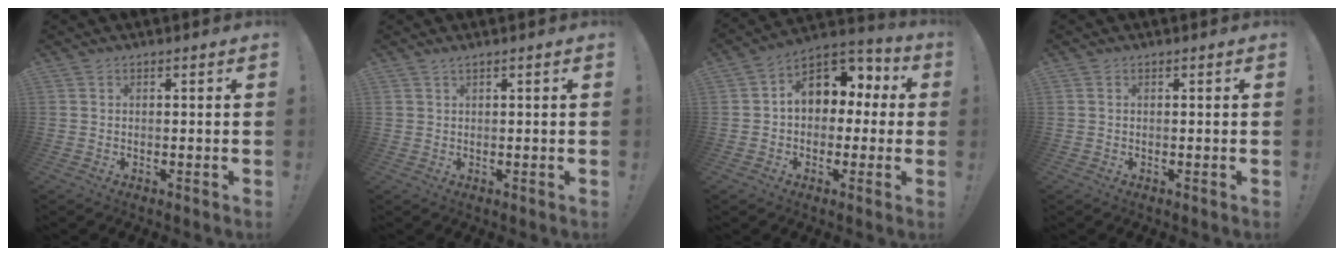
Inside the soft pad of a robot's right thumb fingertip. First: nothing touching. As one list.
[{"total": 0.6, "force": [0.5, 0.0, 0.4], "torque": [-0.008, 0.000, 0.009]}, {"total": 11.4, "force": [2.7, 9.0, 6.4], "torque": [-0.084, -0.010, 0.055]}, {"total": 0.0}]